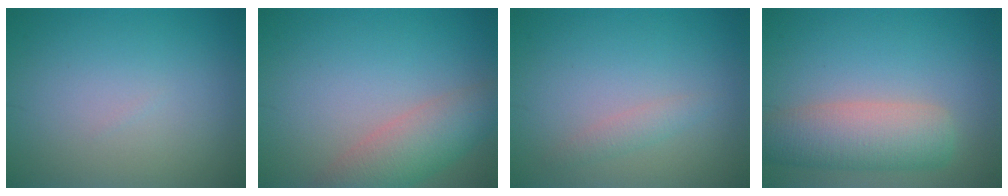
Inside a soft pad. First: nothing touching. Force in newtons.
{"total": 5.1, "press": 5.1, "slide": 0.2}
{"total": 1.2, "press": 1.2, "slide": 0.0}
{"total": 5.8, "press": 5.8, "slide": 0.3}